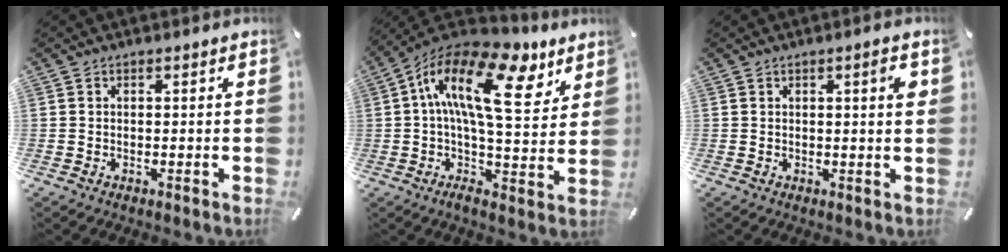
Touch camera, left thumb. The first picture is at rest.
{"total": 19.9, "force": [7.6, 8.4, 16.4], "torque": [-0.290, -0.044, 0.121]}
{"total": 3.3, "force": [1.1, 0.4, 3.1], "torque": [-0.052, 0.000, 0.013]}